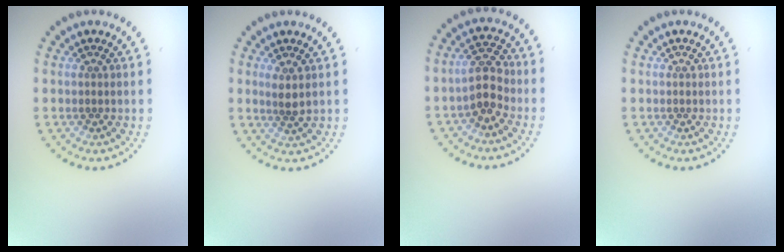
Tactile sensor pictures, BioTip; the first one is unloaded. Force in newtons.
{"total": 1.4, "press": 1.1, "slide": 0.9}
{"total": 2.7, "press": 2.6, "slide": 0.9}
{"total": 0.0}